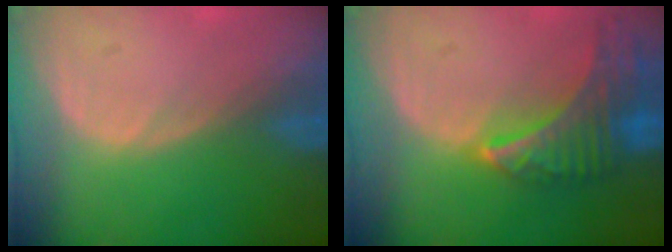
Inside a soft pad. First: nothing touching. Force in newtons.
{"total": 9.0, "press": 7.9, "slide": 4.3}